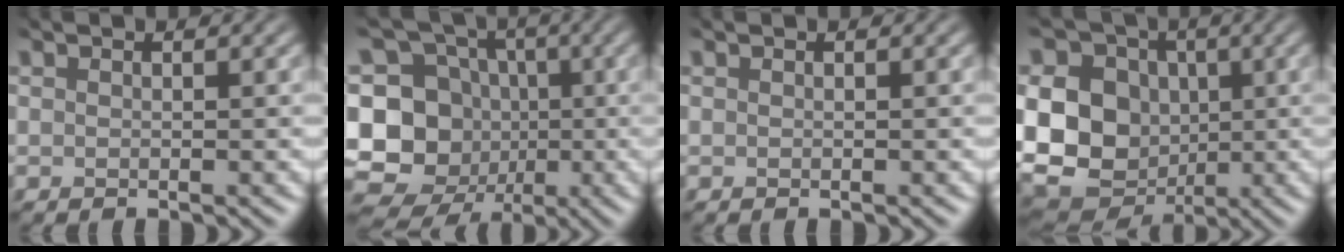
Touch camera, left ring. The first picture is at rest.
{"total": 14.3, "force": [-3.1, 13.0, 5.3], "torque": [-0.128, 0.018, -0.062]}
{"total": 0.0}
{"total": 14.4, "force": [-0.9, 12.2, 7.7], "torque": [-0.136, 0.000, -0.041]}